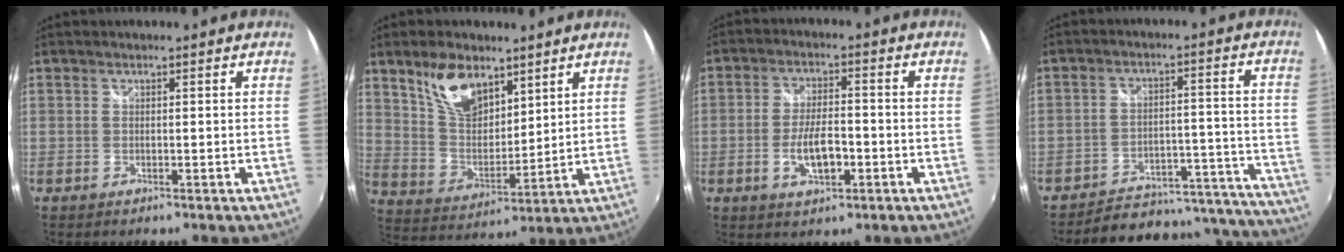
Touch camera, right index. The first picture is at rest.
{"total": 11.9, "force": [7.7, 6.0, 6.8], "torque": [-0.127, 0.012, 0.153]}
{"total": 7.2, "force": [-2.4, 2.8, 6.2], "torque": [-0.121, -0.003, -0.039]}
{"total": 21.4, "force": [-18.7, 8.0, 6.6], "torque": [-0.094, 0.041, -0.221]}